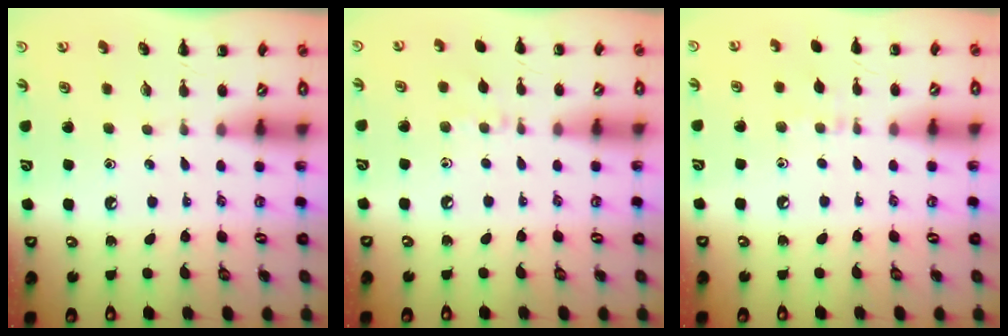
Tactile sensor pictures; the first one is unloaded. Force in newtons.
{"total": 5.0, "press": 4.7, "slide": 1.6}
{"total": 5.7, "press": 5.4, "slide": 2.0}